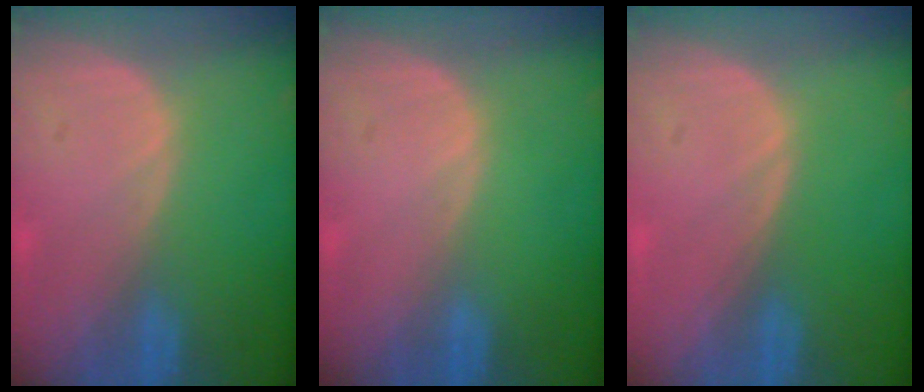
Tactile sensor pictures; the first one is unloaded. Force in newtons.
{"total": 0.0}
{"total": 0.0}